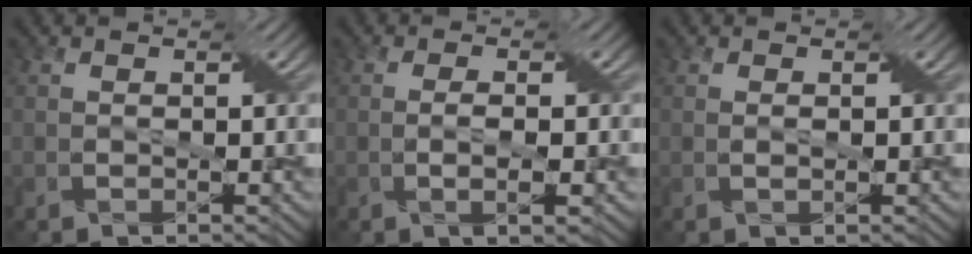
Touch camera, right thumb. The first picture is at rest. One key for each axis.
{"total": 2.5, "fx": -0.5, "fy": 0.4, "fz": 2.4, "tx": -0.046, "ty": 0.003, "tz": -0.009}
{"total": 0.6, "fx": 0.2, "fy": 0.1, "fz": 0.5, "tx": -0.012, "ty": 0.002, "tz": 0.003}